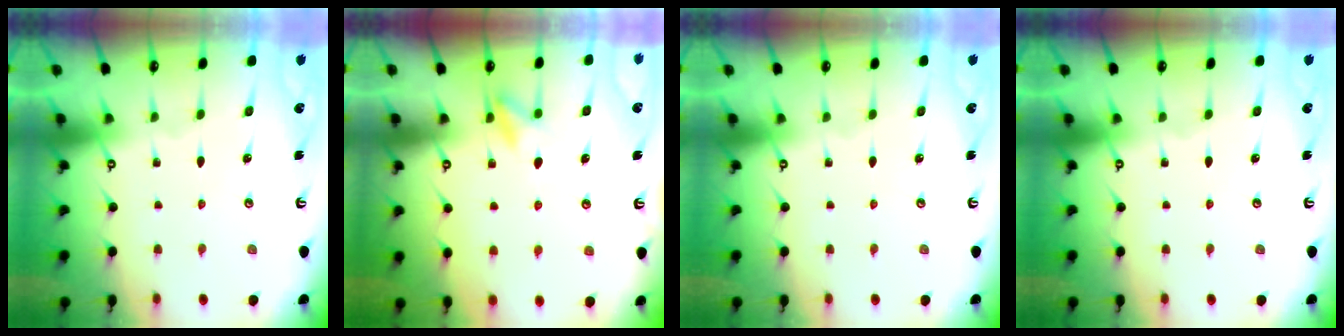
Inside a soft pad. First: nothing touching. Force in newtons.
{"total": 8.5, "press": 8.3, "slide": 1.9}
{"total": 0.0}
{"total": 0.0}